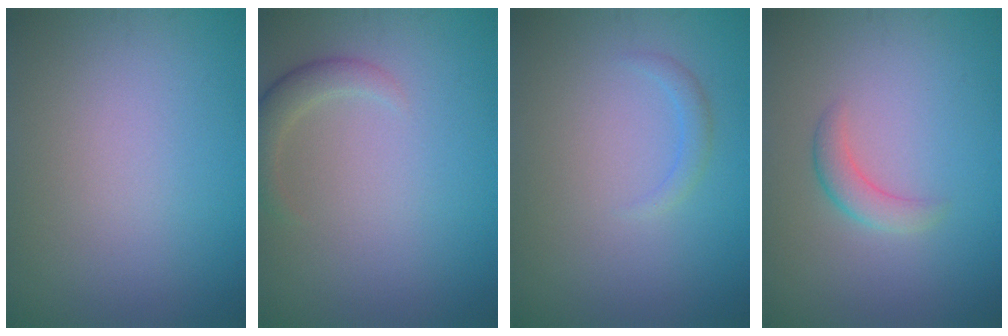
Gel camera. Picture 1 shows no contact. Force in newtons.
{"total": 2.2, "press": 2.2, "slide": 0.2}
{"total": 1.1, "press": 1.1, "slide": 0.1}
{"total": 2.0, "press": 1.9, "slide": 0.2}